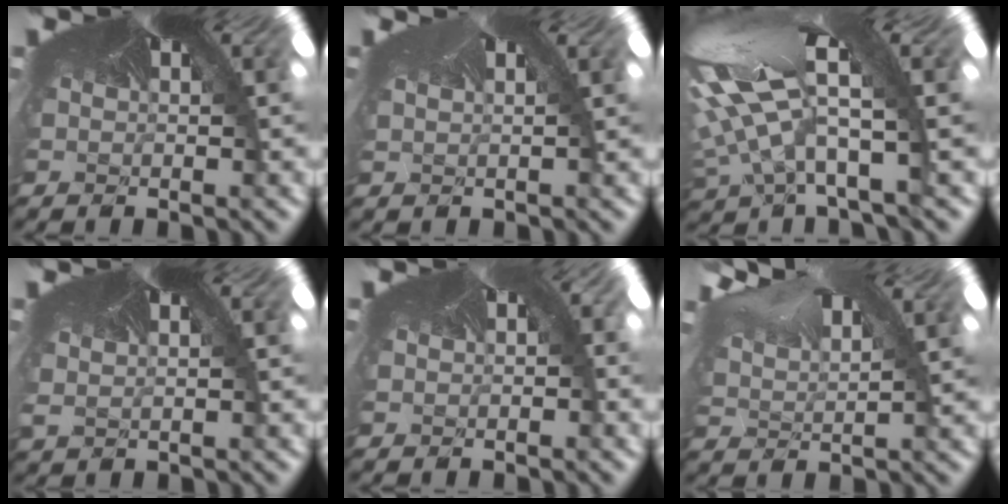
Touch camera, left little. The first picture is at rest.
{"total": 0.6, "force": [0.2, -0.2, -0.6], "torque": [0.000, 0.009, -0.006]}
{"total": 5.6, "force": [-4.3, -2.0, 2.9], "torque": [-0.121, -0.073, -0.042]}
{"total": 1.3, "force": [0.6, 0.6, 0.9], "torque": [-0.037, 0.004, 0.011]}
{"total": 1.0, "force": [-0.2, 0.8, 0.5], "torque": [-0.012, 0.001, -0.004]}
{"total": 1.4, "force": [1.1, 0.5, 0.8], "torque": [-0.060, 0.008, 0.024]}